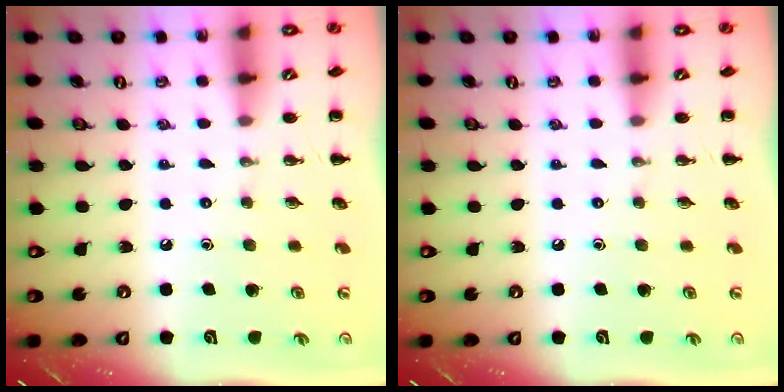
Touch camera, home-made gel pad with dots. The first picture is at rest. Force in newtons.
{"total": 0.0}